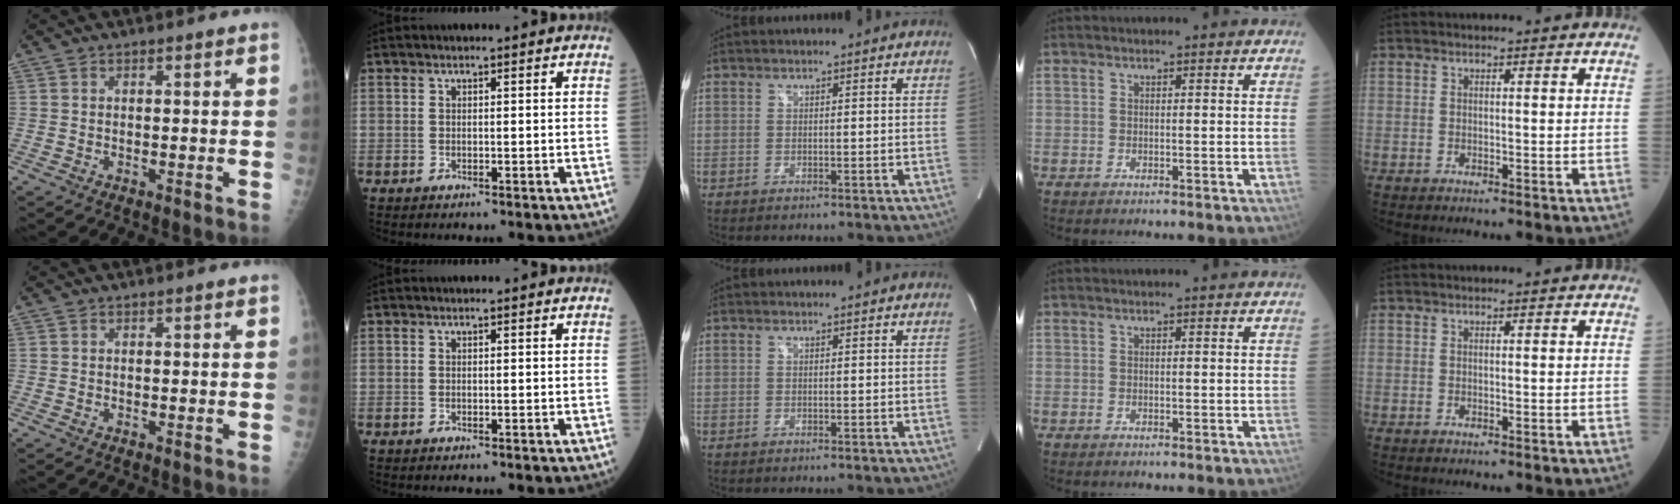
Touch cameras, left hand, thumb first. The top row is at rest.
{}